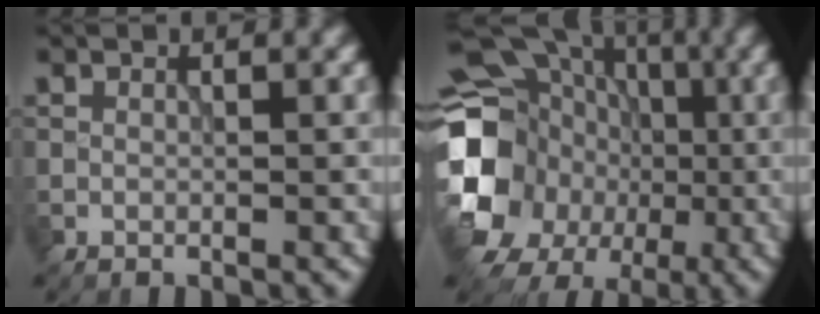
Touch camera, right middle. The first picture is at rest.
{"total": 17.7, "force": [-3.8, 15.6, 7.6], "torque": [-0.137, -0.012, -0.094]}